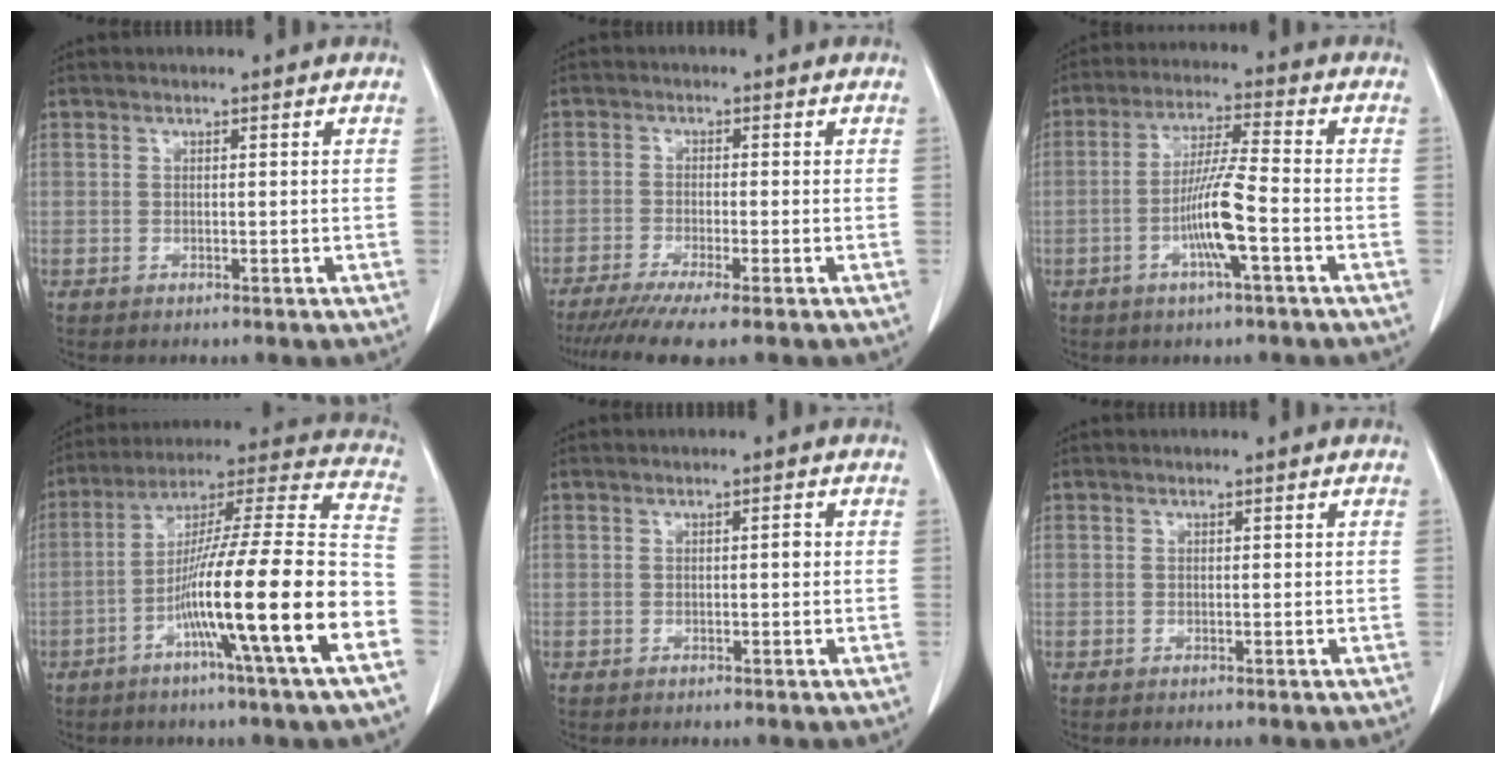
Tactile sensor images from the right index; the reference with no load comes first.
{"total": 7.8, "force": [-5.9, -0.3, 5.1], "torque": [-0.076, -0.017, -0.094]}
{"total": 8.5, "force": [-2.6, -0.1, 8.1], "torque": [-0.158, -0.002, -0.053]}
{"total": 21.7, "force": [-8.1, -0.9, 20.1], "torque": [-0.296, -0.009, -0.145]}
{"total": 0.9, "force": [0.0, 0.3, 0.9], "torque": [-0.010, 0.002, 0.000]}
{"total": 0.0}